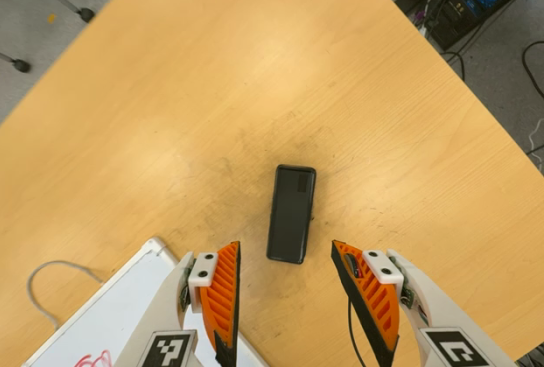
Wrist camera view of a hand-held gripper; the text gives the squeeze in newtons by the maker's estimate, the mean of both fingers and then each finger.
{"total": 0.0}